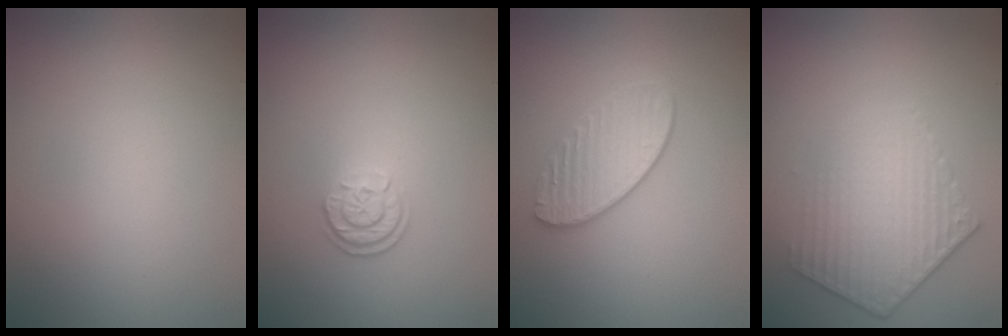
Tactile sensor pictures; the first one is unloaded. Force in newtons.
{"total": 2.3, "press": 1.7, "slide": 1.4}
{"total": 2.7, "press": 2.4, "slide": 1.2}
{"total": 4.4, "press": 3.2, "slide": 3.1}